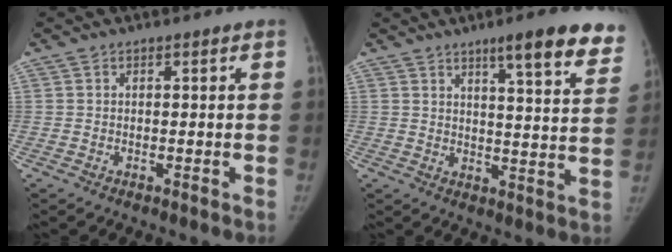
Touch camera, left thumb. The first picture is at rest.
{"total": 13.8, "force": [9.5, 2.5, 9.6], "torque": [-0.095, -0.049, 0.114]}